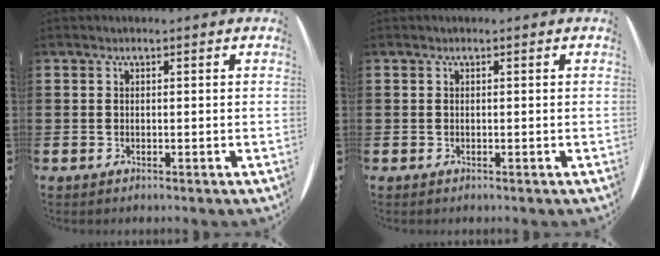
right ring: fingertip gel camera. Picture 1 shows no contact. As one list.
[{"total": 0.0}]